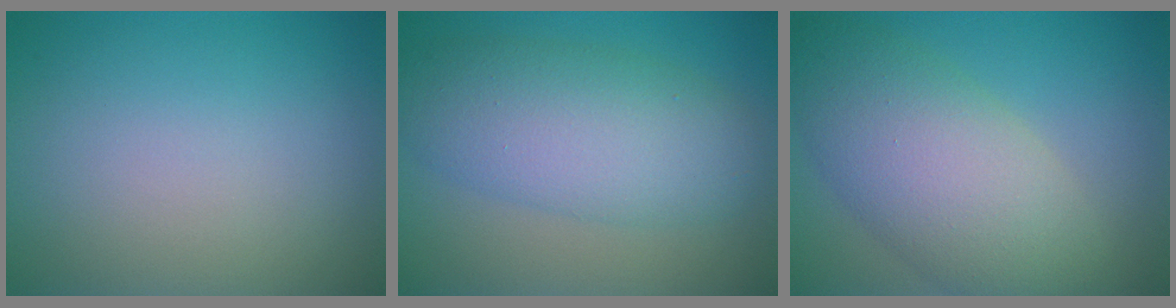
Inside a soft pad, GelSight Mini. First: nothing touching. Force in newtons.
{"total": 7.1, "press": 7.1, "slide": 0.0}
{"total": 8.6, "press": 8.6, "slide": 0.4}